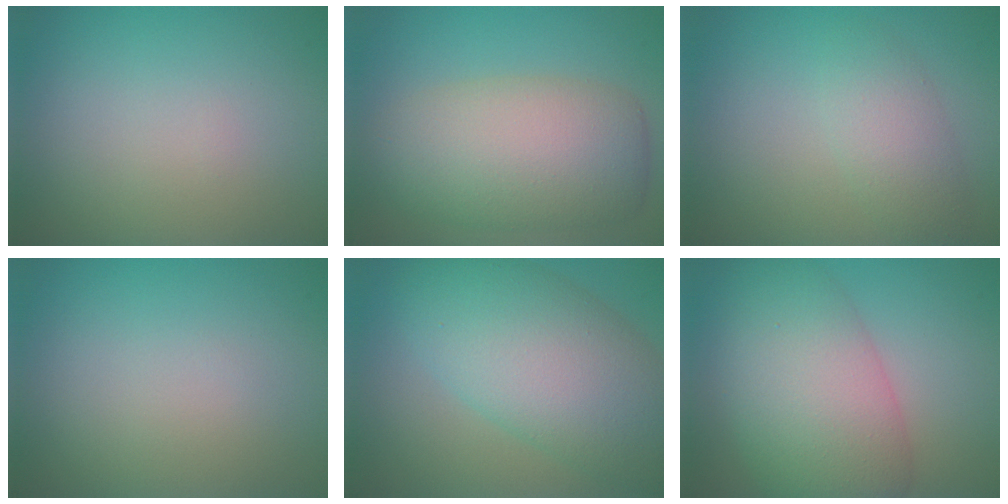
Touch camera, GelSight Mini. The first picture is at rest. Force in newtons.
{"total": 8.1, "press": 8.1, "slide": 0.8}
{"total": 2.9, "press": 2.9, "slide": 0.0}
{"total": 0.0}
{"total": 10.0, "press": 10.0, "slide": 0.2}
{"total": 9.1, "press": 9.1, "slide": 0.1}